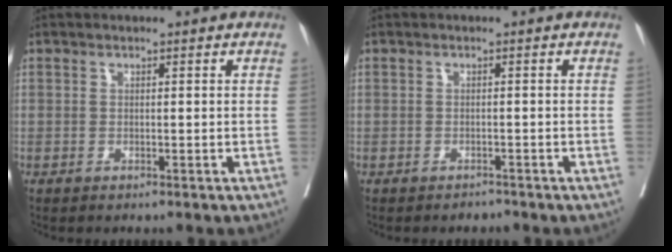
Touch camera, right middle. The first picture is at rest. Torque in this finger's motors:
{"motor_torque": [0.22, -0.29, 0.02, 0.00]}